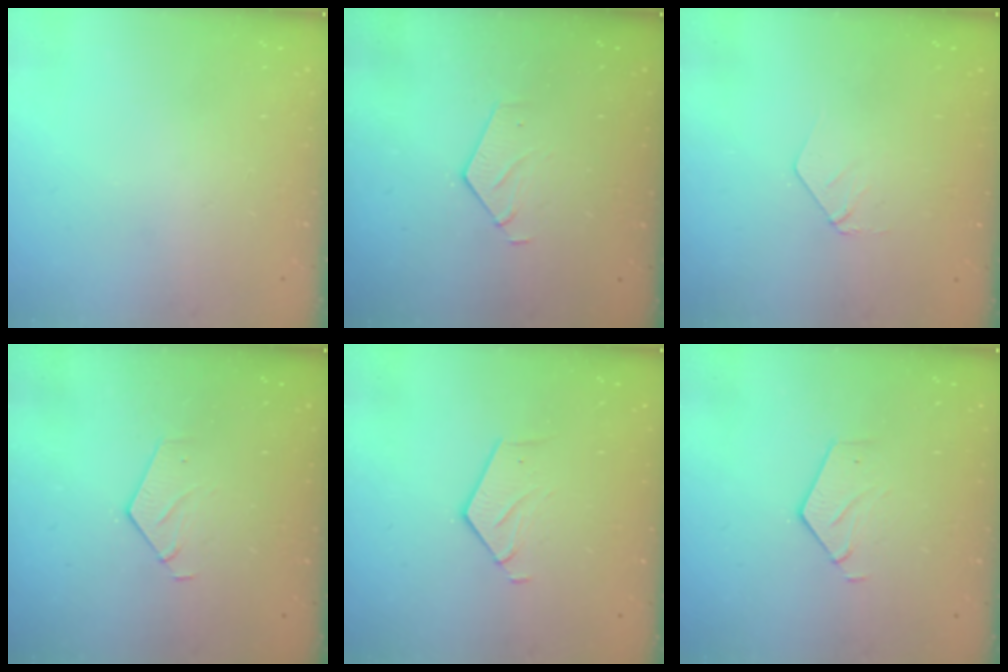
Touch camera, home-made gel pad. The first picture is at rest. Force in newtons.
{"total": 4.6, "press": 4.5, "slide": 0.4}
{"total": 3.8, "press": 3.8, "slide": 0.3}
{"total": 4.6, "press": 4.5, "slide": 0.4}
{"total": 3.0, "press": 3.0, "slide": 0.2}
{"total": 3.8, "press": 3.8, "slide": 0.3}